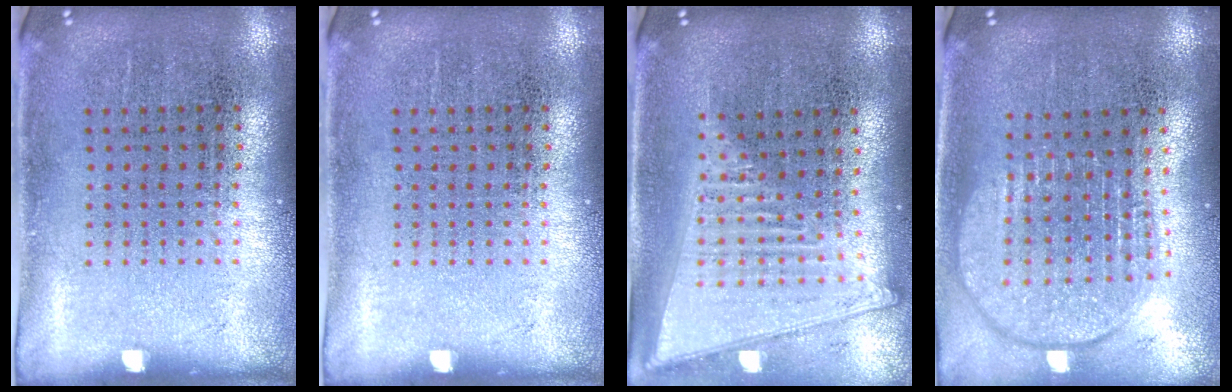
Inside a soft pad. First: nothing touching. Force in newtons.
{"total": 0.0}
{"total": 2.0, "press": 1.7, "slide": 1.0}
{"total": 2.0, "press": 1.6, "slide": 1.2}